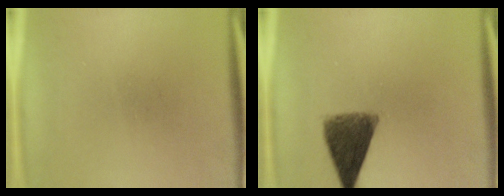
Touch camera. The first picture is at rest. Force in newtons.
{"total": 9.0}